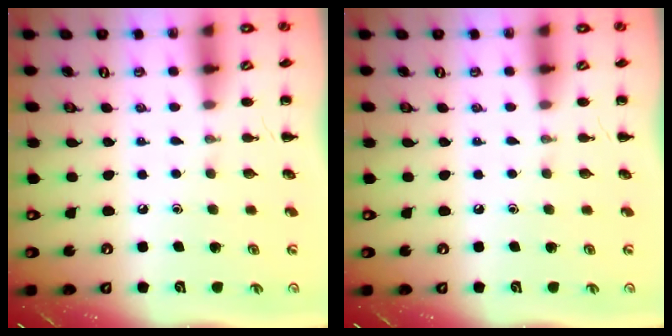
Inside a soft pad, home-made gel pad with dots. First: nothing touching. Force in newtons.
{"total": 0.0}